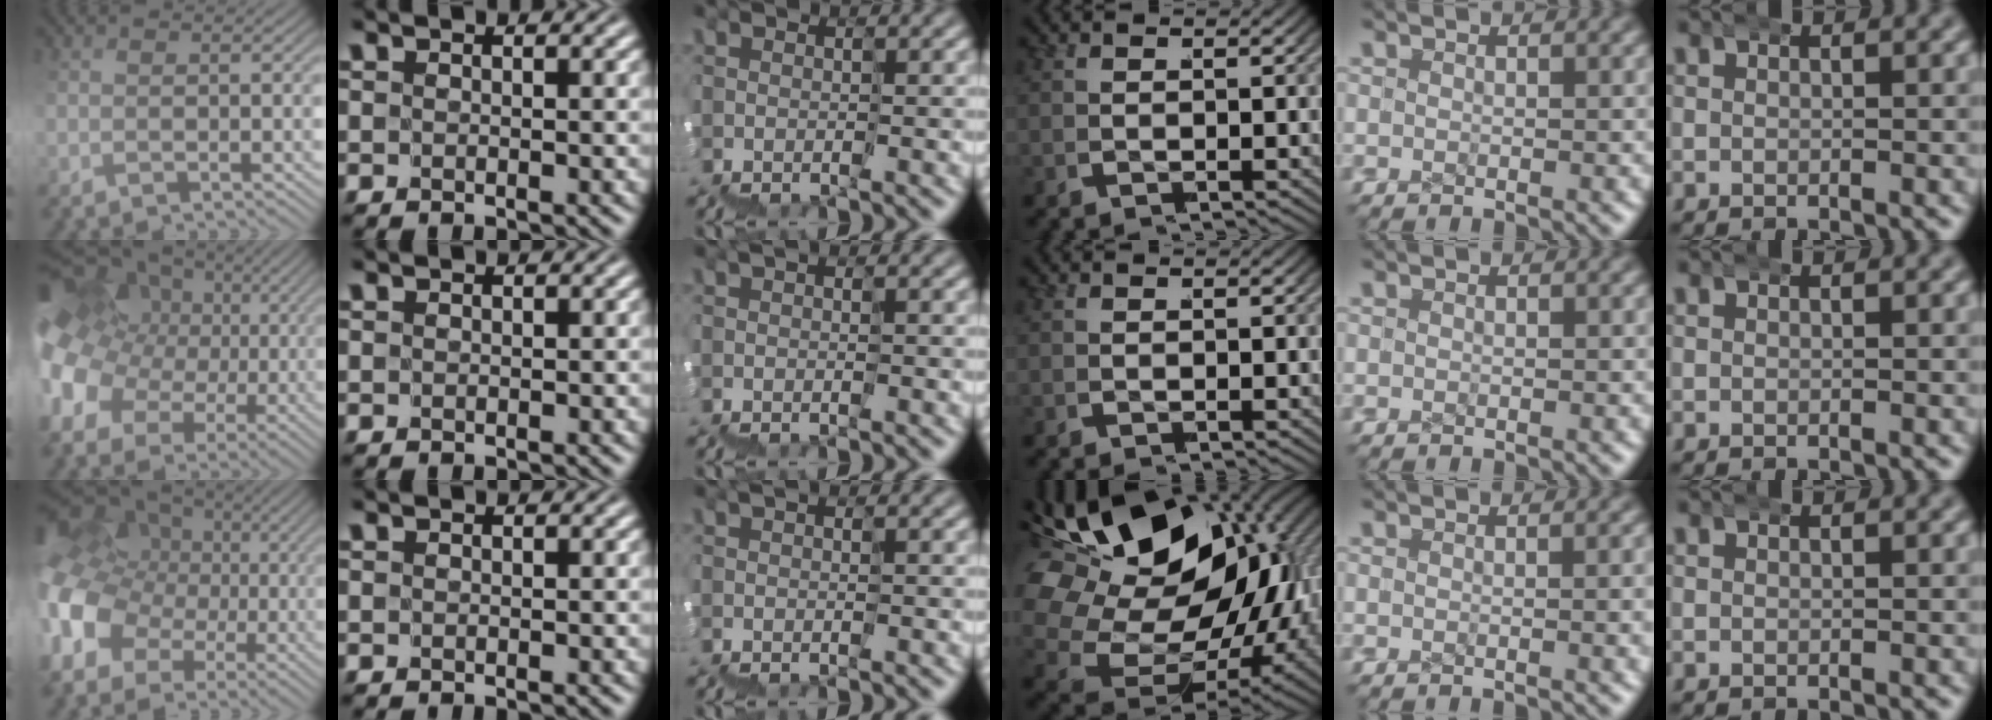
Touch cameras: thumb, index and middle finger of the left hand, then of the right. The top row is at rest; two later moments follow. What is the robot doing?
{"motion": "wrap", "object": "ethernet cable"}